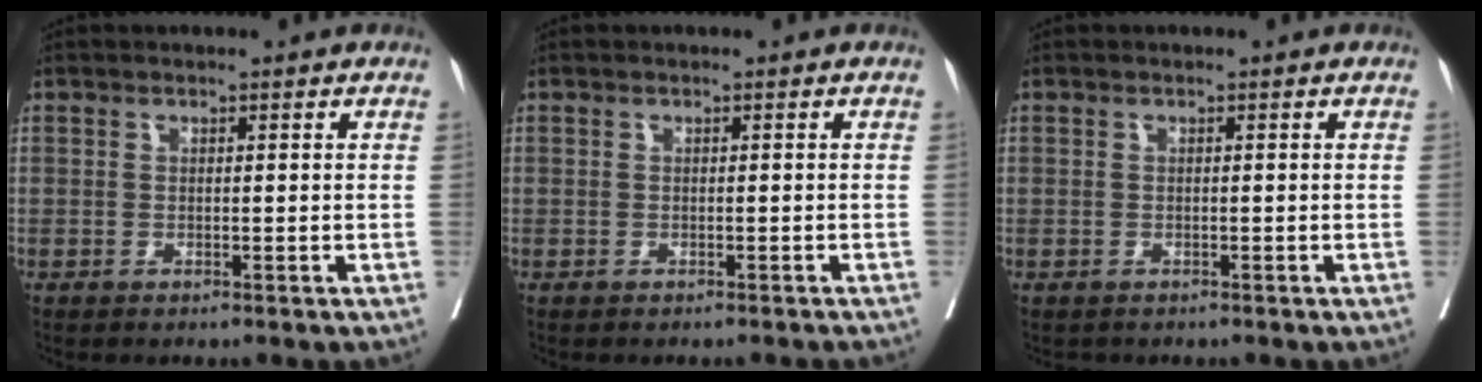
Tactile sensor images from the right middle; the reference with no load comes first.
{"total": 1.6, "force": [-1.6, 0.0, 0.4], "torque": [-0.009, -0.002, -0.017]}
{"total": 0.7, "force": [-0.6, 0.3, 0.0], "torque": [-0.017, -0.002, -0.010]}